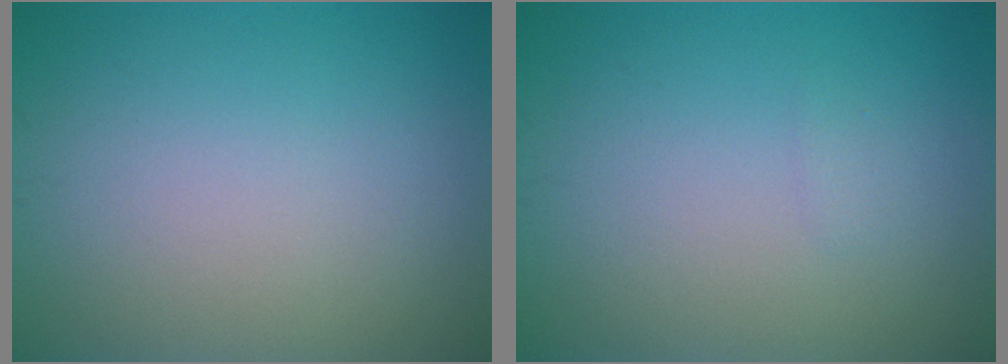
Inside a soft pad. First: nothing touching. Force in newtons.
{"total": 0.5, "press": 0.5, "slide": 0.0}